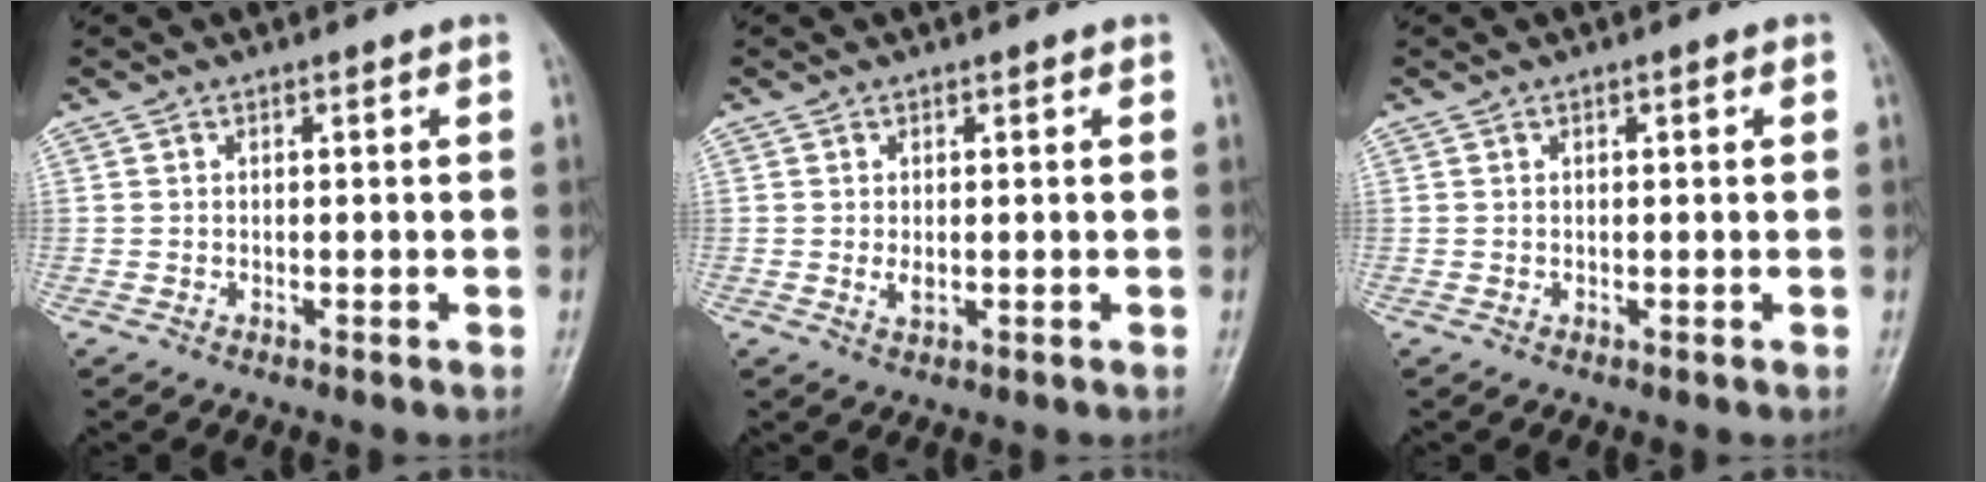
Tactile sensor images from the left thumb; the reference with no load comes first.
{"total": 1.7, "force": [0.1, 1.1, 1.3], "torque": [-0.020, -0.004, 0.003]}
{"total": 0.6, "force": [0.2, 0.2, 0.6], "torque": [-0.006, 0.002, 0.002]}